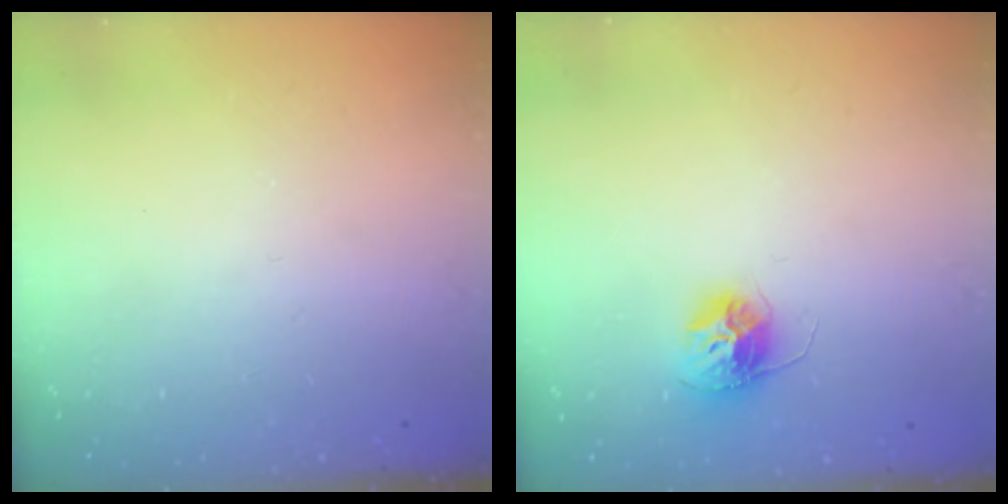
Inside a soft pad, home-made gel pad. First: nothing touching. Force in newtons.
{"total": 11.4, "press": 11.4, "slide": 0.9}